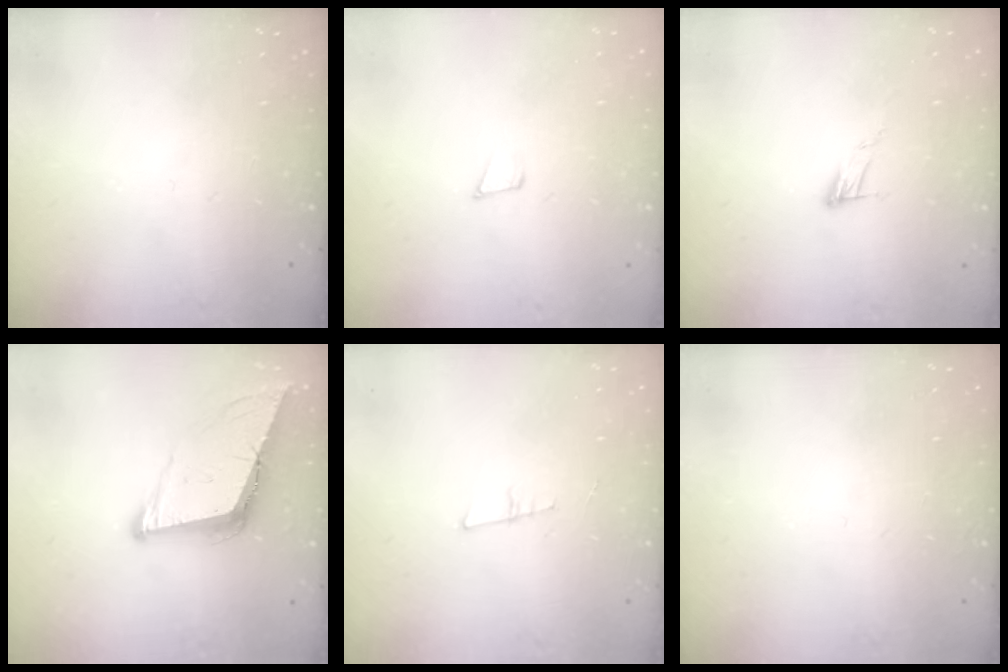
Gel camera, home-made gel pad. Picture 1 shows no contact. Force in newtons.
{"total": 4.3, "press": 4.2, "slide": 1.0}
{"total": 6.1, "press": 6.1, "slide": 0.3}
{"total": 10.3, "press": 9.6, "slide": 3.6}
{"total": 6.6, "press": 5.9, "slide": 2.9}
{"total": 1.5, "press": 1.5, "slide": 0.1}